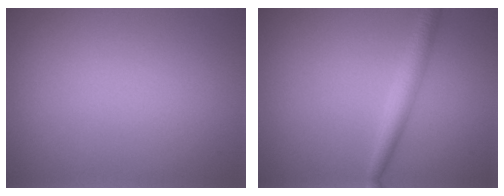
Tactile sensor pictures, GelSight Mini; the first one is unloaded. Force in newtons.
{"total": 2.3, "press": 2.3, "slide": 0.0}